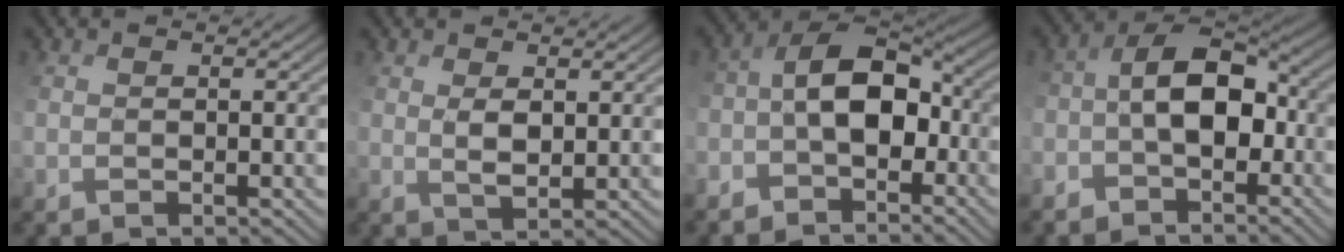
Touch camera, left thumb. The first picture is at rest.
{"total": 2.7, "force": [1.6, 0.8, 2.1], "torque": [-0.046, 0.006, 0.042]}
{"total": 7.9, "force": [-2.5, 4.2, 6.3], "torque": [-0.118, 0.006, -0.053]}
{"total": 7.3, "force": [-1.9, 3.9, 5.9], "torque": [-0.112, 0.004, -0.043]}